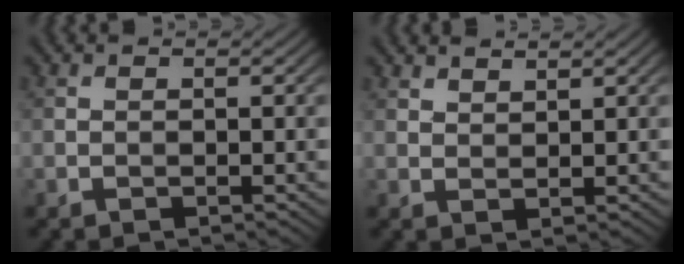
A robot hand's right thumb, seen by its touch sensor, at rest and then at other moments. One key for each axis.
{"total": 1.8, "fx": 1.6, "fy": 0.5, "fz": 0.6, "tx": -0.016, "ty": -0.003, "tz": 0.037}